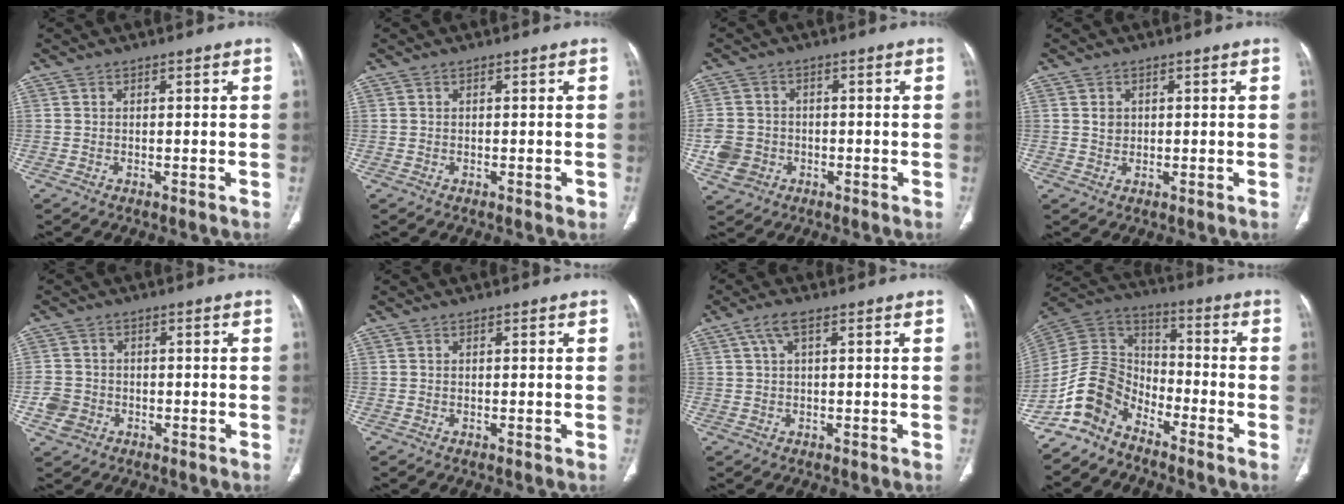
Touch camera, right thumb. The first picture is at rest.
{"total": 0.8, "force": [-0.2, 0.3, 0.7], "torque": [-0.007, -0.002, -0.003]}
{"total": 6.6, "force": [-2.1, 5.8, 2.4], "torque": [-0.040, 0.014, -0.036]}
{"total": 1.8, "force": [0.3, 1.6, 0.7], "torque": [-0.004, 0.001, 0.007]}
{"total": 4.7, "force": [-1.8, 4.1, 1.6], "torque": [-0.023, 0.015, -0.032]}
{"total": 0.0}
{"total": 3.2, "force": [1.3, 1.1, 2.8], "torque": [-0.066, 0.015, 0.028]}
{"total": 10.8, "force": [-7.7, 6.6, 3.8], "torque": [-0.060, 0.080, -0.167]}